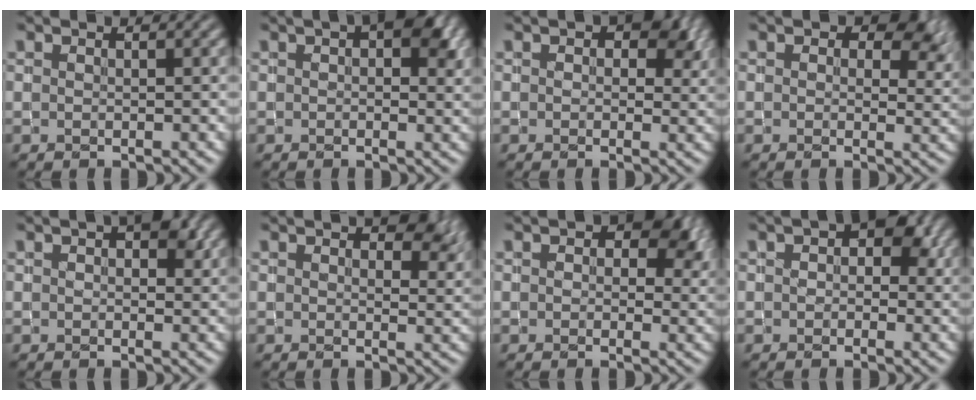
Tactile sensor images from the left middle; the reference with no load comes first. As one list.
[{"total": 5.0, "force": [1.7, 2.8, 3.8], "torque": [-0.037, 0.010, 0.016]}, {"total": 4.3, "force": [1.2, 2.9, 3.0], "torque": [-0.034, 0.000, 0.018]}, {"total": 5.3, "force": [2.0, 3.5, 3.4], "torque": [-0.045, -0.007, 0.027]}, {"total": 3.0, "force": [1.0, 1.8, 2.2], "torque": [-0.025, 0.004, 0.018]}, {"total": 3.8, "force": [2.1, 1.9, 2.5], "torque": [-0.031, -0.001, 0.033]}, {"total": 5.7, "force": [1.6, 3.8, 3.8], "torque": [-0.045, -0.002, 0.020]}, {"total": 4.2, "force": [0.9, 2.9, 3.0], "torque": [-0.027, 0.005, 0.006]}]